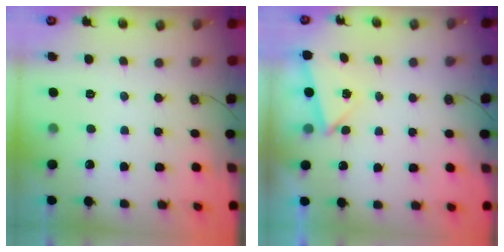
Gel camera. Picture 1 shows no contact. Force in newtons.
{"total": 2.5, "press": 1.9, "slide": 1.6}